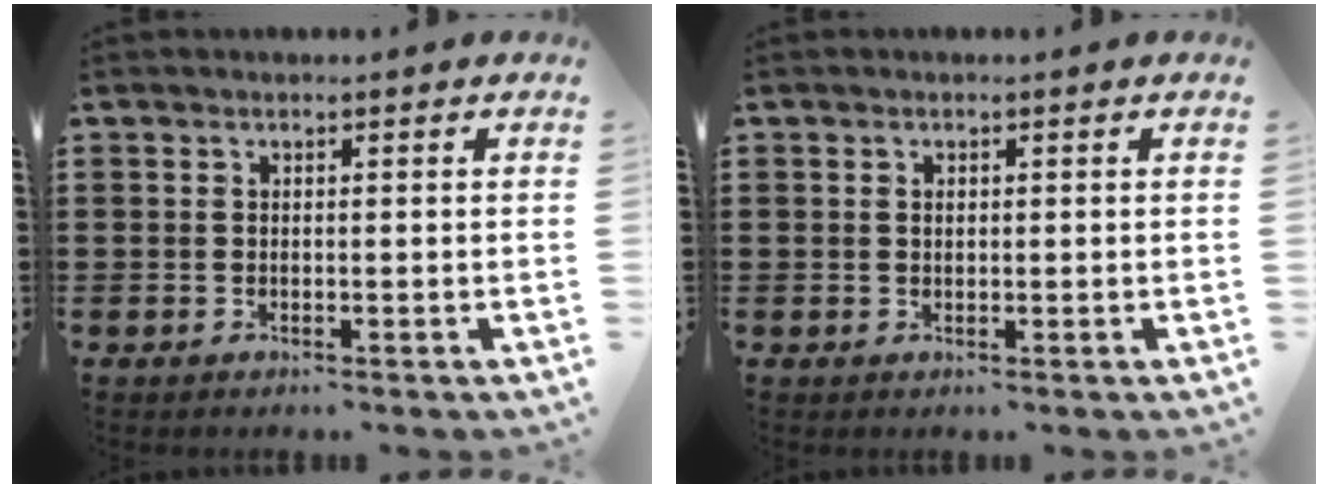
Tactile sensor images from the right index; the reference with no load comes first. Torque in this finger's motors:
{"motor_torque": [-0.51, 1.00, -0.07, -0.01]}